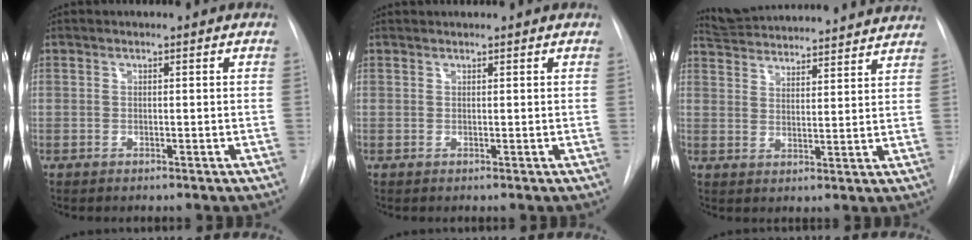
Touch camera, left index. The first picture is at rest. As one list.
[{"total": 0.7, "force": [0.7, -0.2, 0.1], "torque": [-0.004, 0.018, 0.016]}, {"total": 21.2, "force": [20.2, 2.6, 6.0], "torque": [-0.112, -0.007, 0.272]}]